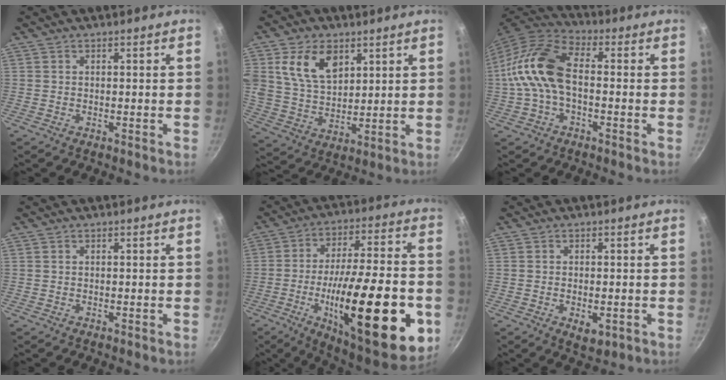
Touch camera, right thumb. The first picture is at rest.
{"total": 12.2, "force": [5.0, 8.0, 7.7], "torque": [-0.126, -0.023, 0.098]}
{"total": 13.2, "force": [-0.8, 7.5, 10.8], "torque": [-0.206, 0.040, -0.032]}
{"total": 0.0}
{"total": 33.0, "force": [-9.3, 10.8, 29.8], "torque": [-0.414, 0.016, -0.132]}
{"total": 4.1, "force": [-1.2, 2.2, 3.3], "torque": [-0.044, -0.004, -0.013]}